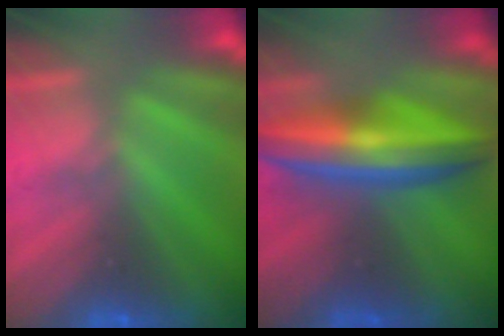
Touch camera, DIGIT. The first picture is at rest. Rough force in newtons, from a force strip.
{"total": 5.8}